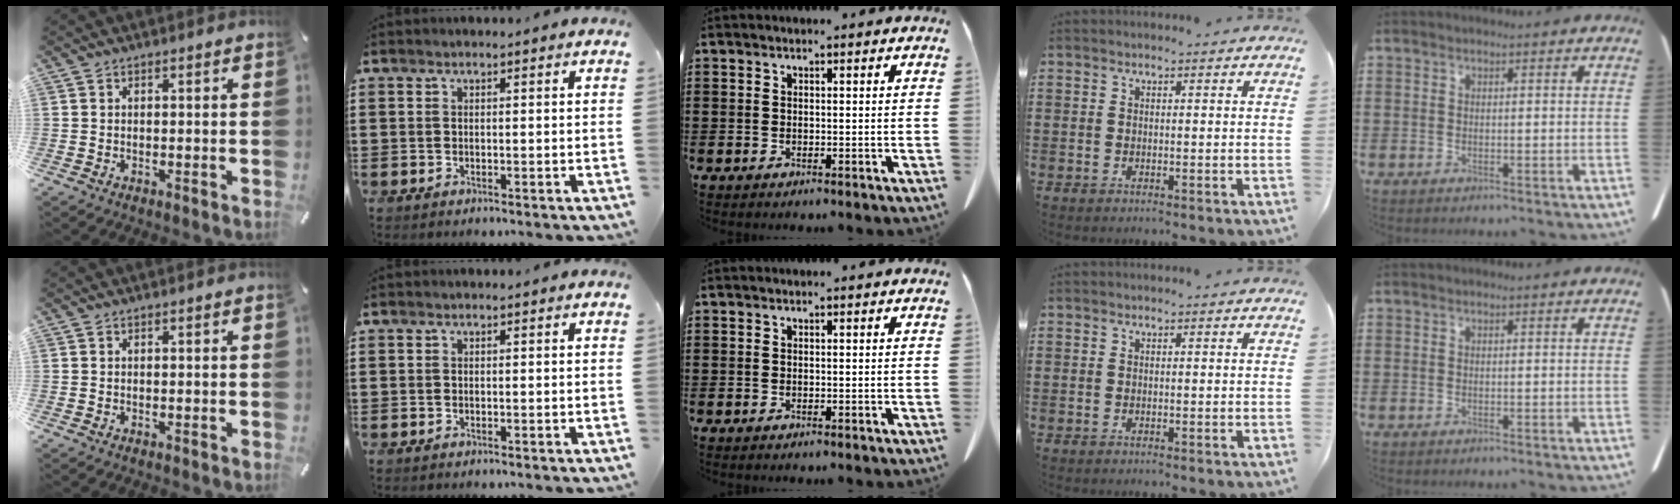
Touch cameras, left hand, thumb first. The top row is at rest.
{}